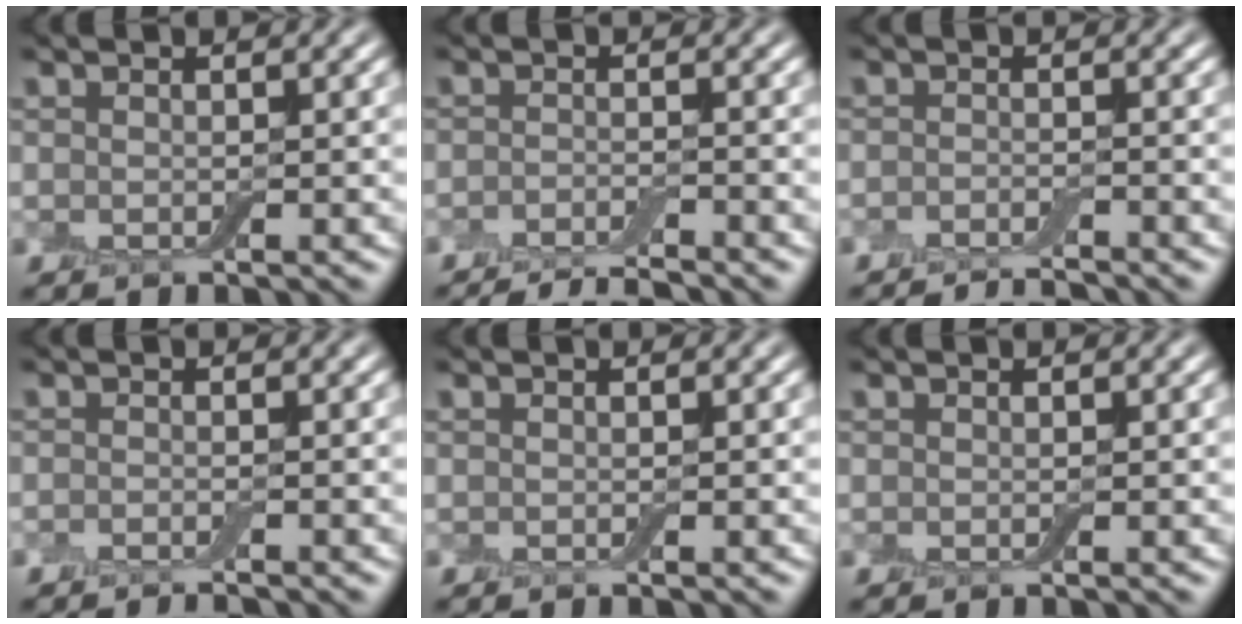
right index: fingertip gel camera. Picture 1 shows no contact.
{"total": 4.3, "force": [-3.8, 0.6, 1.8], "torque": [-0.025, -0.003, -0.064]}
{"total": 3.2, "force": [-2.9, 0.4, 1.2], "torque": [-0.014, 0.001, -0.047]}
{"total": 1.3, "force": [-1.2, 0.1, 0.5], "torque": [-0.008, -0.002, -0.022]}
{"total": 0.0}
{"total": 0.0}